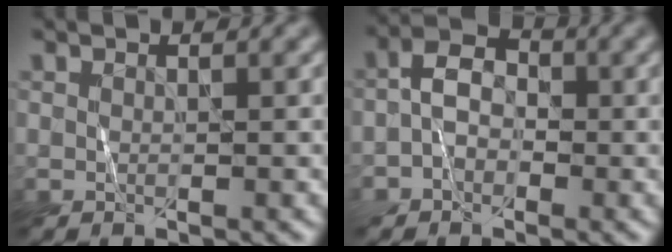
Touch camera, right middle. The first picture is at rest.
{"total": 2.6, "force": [-1.0, 1.9, 1.4], "torque": [-0.022, 0.020, -0.025]}